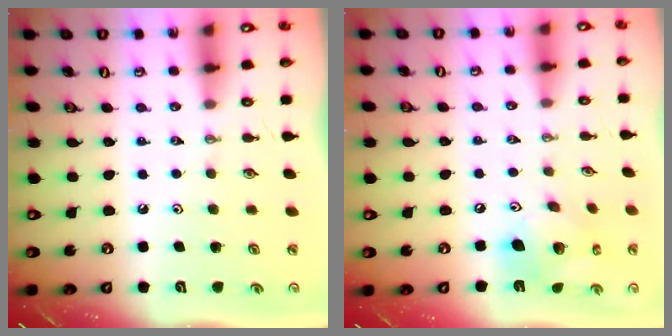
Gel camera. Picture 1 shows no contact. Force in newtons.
{"total": 14.7, "press": 14.5, "slide": 2.4}